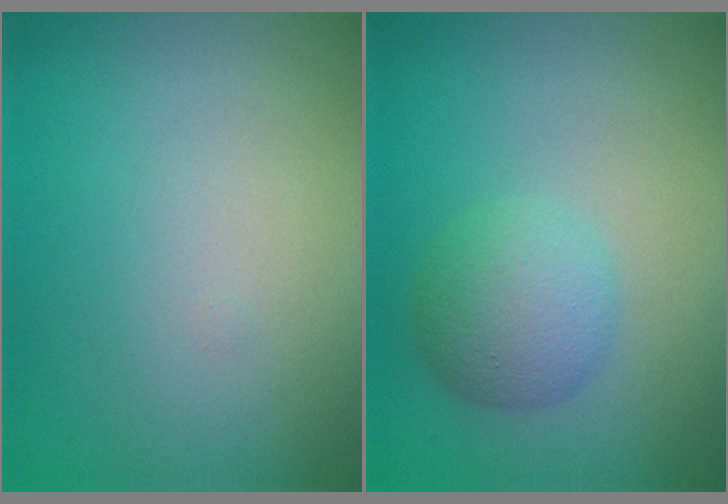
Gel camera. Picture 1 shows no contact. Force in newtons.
{"total": 3.5, "press": 3.5, "slide": 0.1}